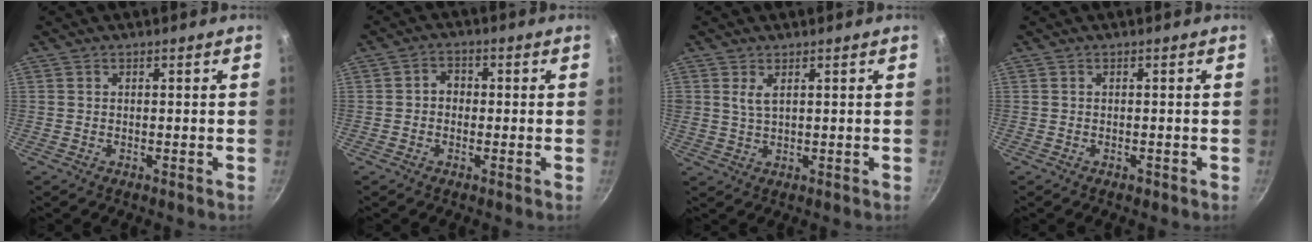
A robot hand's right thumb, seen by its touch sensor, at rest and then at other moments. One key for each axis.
{"total": 3.2, "fx": -0.3, "fy": 2.7, "fz": 1.7, "tx": -0.009, "ty": 0.011, "tz": -0.010}
{"total": 2.6, "fx": 1.1, "fy": 1.2, "fz": 2.0, "tx": -0.035, "ty": -0.009, "tz": 0.024}
{"total": 0.7, "fx": -0.4, "fy": 0.3, "fz": 0.4, "tx": -0.008, "ty": 0.003, "tz": -0.002}